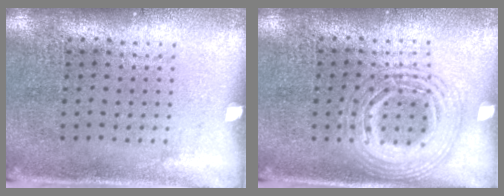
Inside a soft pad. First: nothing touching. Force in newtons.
{"total": 2.4, "press": 2.4, "slide": 0.2}